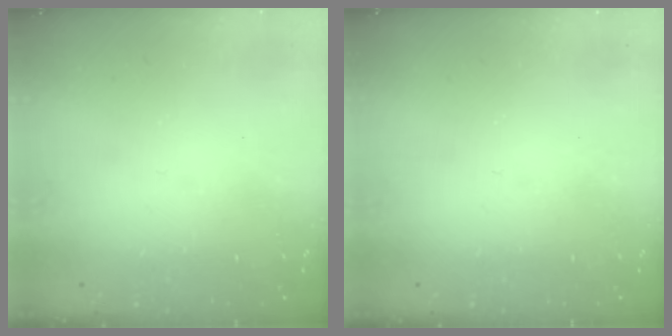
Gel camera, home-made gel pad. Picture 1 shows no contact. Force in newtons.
{"total": 0.0}